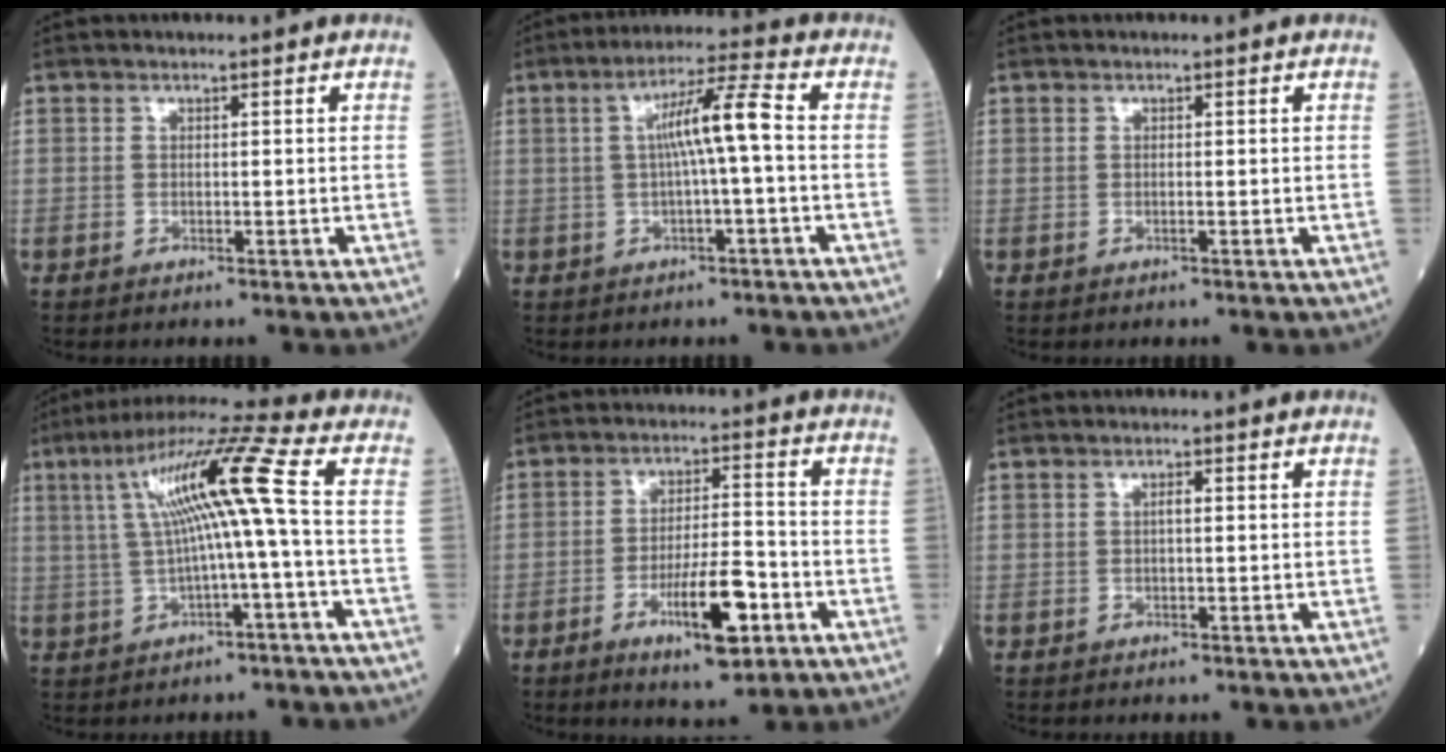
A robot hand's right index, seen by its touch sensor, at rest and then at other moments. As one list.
[{"total": 7.2, "force": [0.2, -0.3, 7.2], "torque": [-0.125, 0.018, 0.002]}, {"total": 0.0}, {"total": 12.0, "force": [1.3, -1.0, 11.8], "torque": [-0.208, 0.034, 0.024]}, {"total": 9.8, "force": [-4.3, 2.1, 8.5], "torque": [-0.147, -0.004, -0.065]}, {"total": 0.9, "force": [0.1, 0.2, 0.9], "torque": [-0.017, 0.002, 0.001]}]